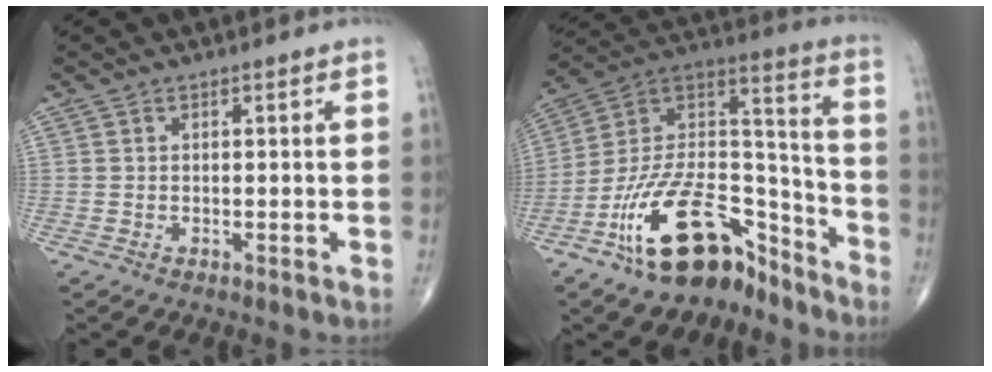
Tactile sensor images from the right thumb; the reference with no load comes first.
{"total": 21.8, "force": [-14.5, 10.3, 12.6], "torque": [-0.194, 0.109, -0.255]}